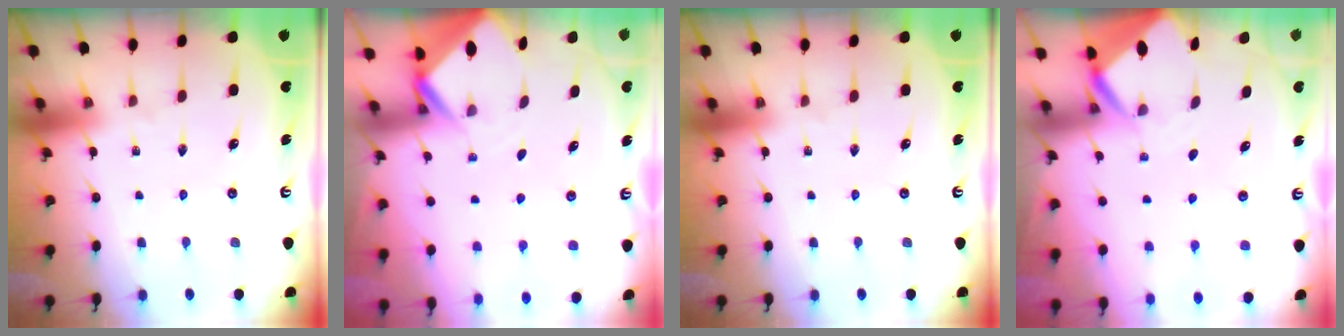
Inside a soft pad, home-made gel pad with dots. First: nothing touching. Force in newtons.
{"total": 2.7, "press": 2.7, "slide": 0.2}
{"total": 0.0}
{"total": 3.9, "press": 3.9, "slide": 0.2}